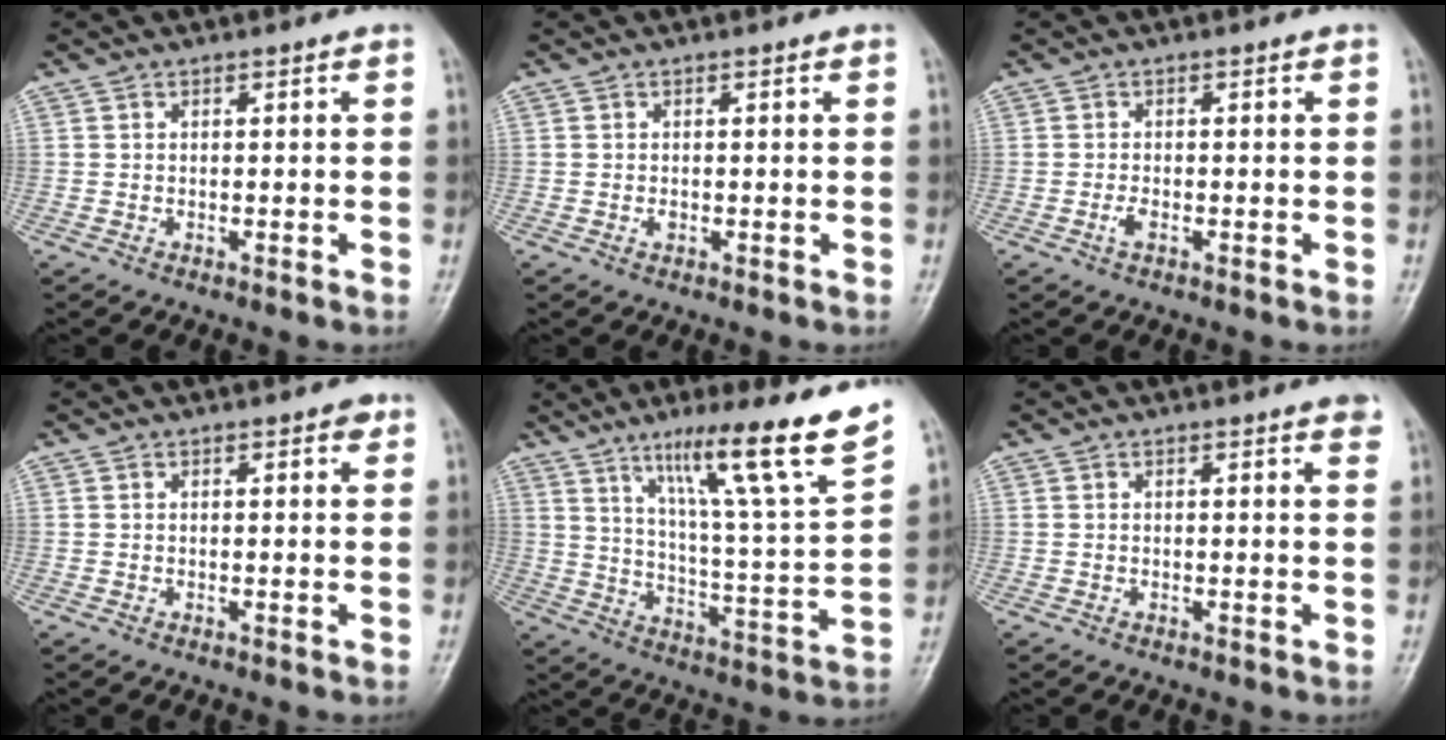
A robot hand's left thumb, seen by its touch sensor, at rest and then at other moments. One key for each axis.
{"total": 1.0, "fx": 0.0, "fy": 0.6, "fz": 0.8, "tx": -0.008, "ty": 0.001, "tz": 0.000}
{"total": 1.5, "fx": -0.5, "fy": 0.6, "fz": 1.3, "tx": -0.025, "ty": 0.001, "tz": -0.011}
{"total": 1.7, "fx": 1.0, "fy": 0.7, "fz": 1.2, "tx": -0.011, "ty": -0.002, "tz": 0.009}
{"total": 19.3, "fx": 12.4, "fy": 0.6, "fz": 14.8, "tx": -0.209, "ty": -0.062, "tz": 0.195}
{"total": 2.0, "fx": 1.4, "fy": 0.3, "fz": 1.5, "tx": -0.015, "ty": -0.002, "tz": 0.012}